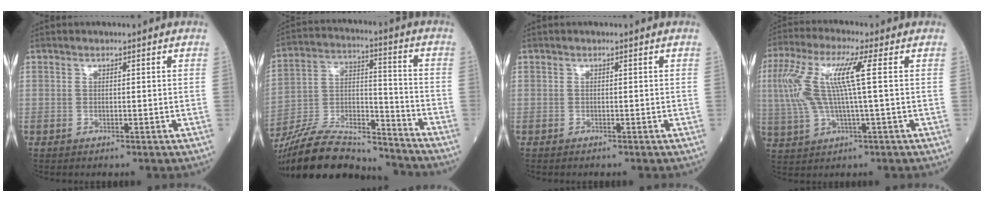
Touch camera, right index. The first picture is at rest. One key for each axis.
{"total": 20.7, "fx": -18.9, "fy": 3.6, "fz": 7.5, "tx": -0.166, "ty": 0.000, "tz": -0.328}
{"total": 0.0}
{"total": 11.4, "fx": 2.0, "fy": 1.0, "fz": 11.2, "tx": -0.255, "ty": 0.025, "tz": 0.037}